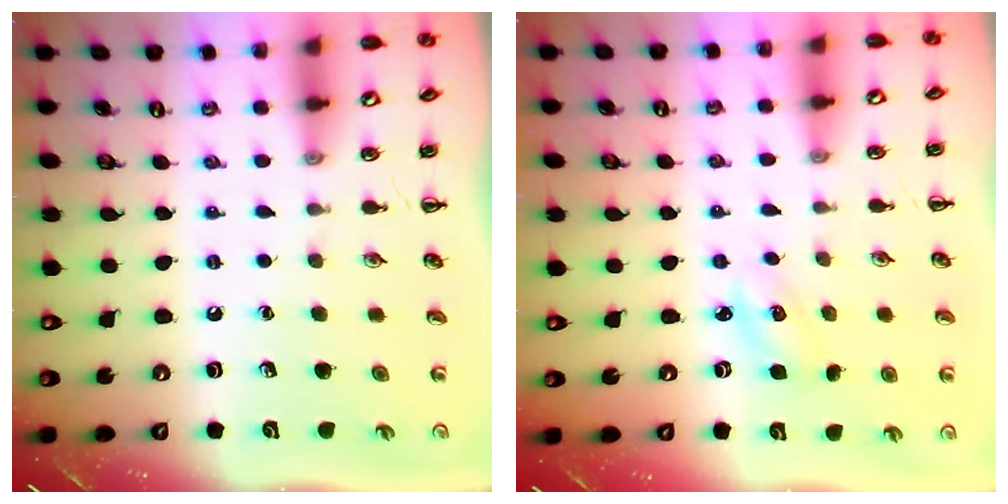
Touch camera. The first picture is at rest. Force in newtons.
{"total": 2.9, "press": 2.8, "slide": 0.9}